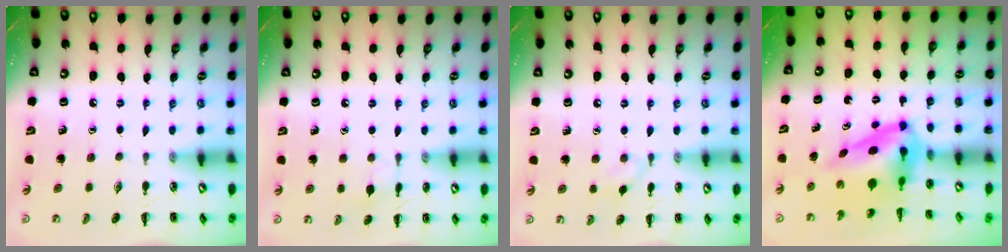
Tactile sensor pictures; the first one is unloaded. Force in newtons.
{"total": 5.3, "press": 5.2, "slide": 1.3}
{"total": 4.5, "press": 4.1, "slide": 1.6}
{"total": 5.8, "press": 5.6, "slide": 1.7}